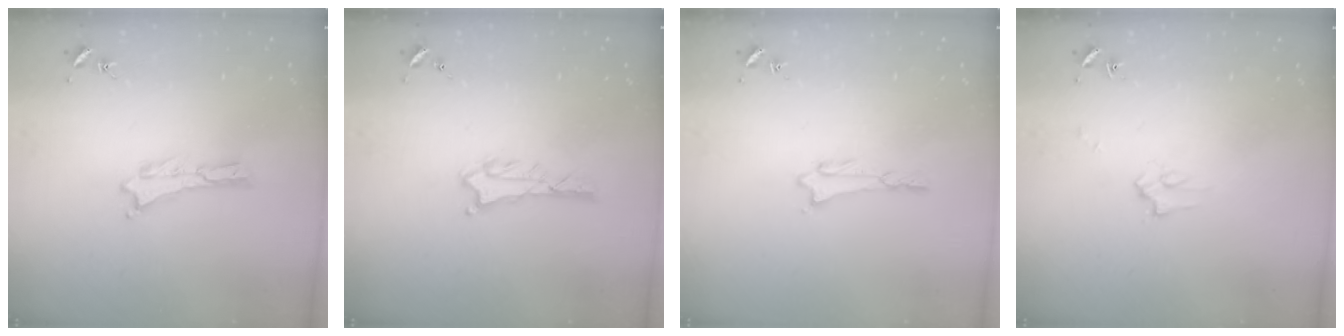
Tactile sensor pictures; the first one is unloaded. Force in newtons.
{"total": 0.7, "press": 0.7, "slide": 0.1}
{"total": 0.7, "press": 0.7, "slide": 0.1}
{"total": 2.2, "press": 2.2, "slide": 0.2}